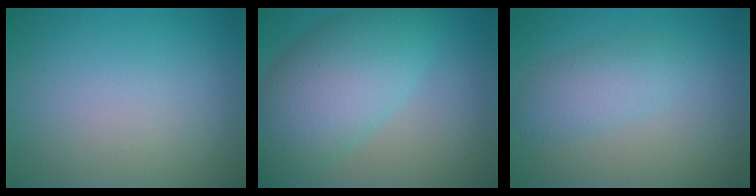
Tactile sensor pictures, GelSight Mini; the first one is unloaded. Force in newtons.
{"total": 8.2, "press": 8.2, "slide": 0.3}
{"total": 2.7, "press": 2.7, "slide": 0.1}